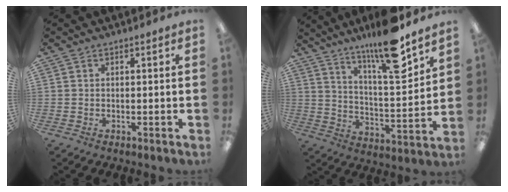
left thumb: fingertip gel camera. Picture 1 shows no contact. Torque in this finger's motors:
{"motor_torque": [0.39, 0.22, 0.66, -1.24, 0.08]}